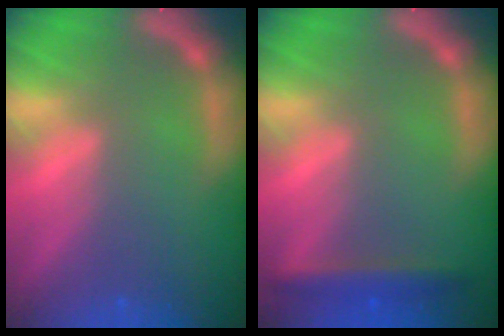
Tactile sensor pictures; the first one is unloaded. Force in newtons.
{"total": 3.0}